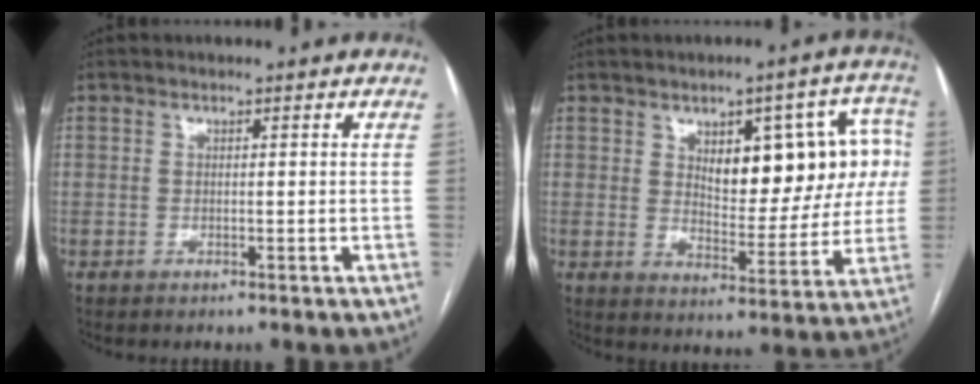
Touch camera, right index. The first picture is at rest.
{"total": 14.8, "force": [3.9, 6.5, 12.7], "torque": [-0.154, 0.030, 0.061]}